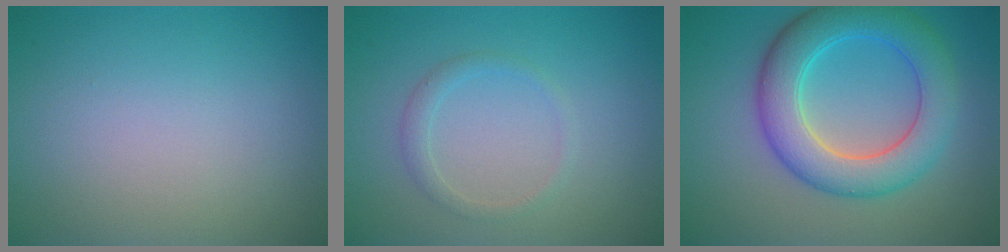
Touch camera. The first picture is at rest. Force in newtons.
{"total": 1.3, "press": 1.3, "slide": 0.2}
{"total": 7.1, "press": 7.1, "slide": 0.1}